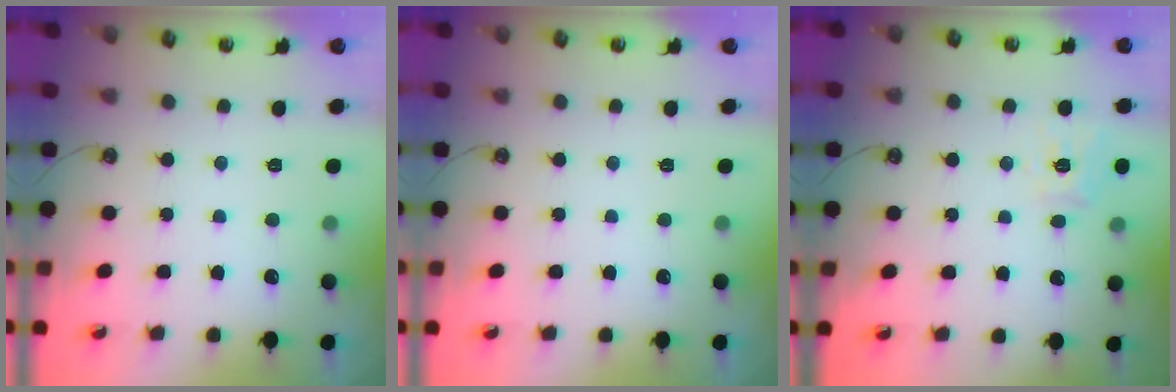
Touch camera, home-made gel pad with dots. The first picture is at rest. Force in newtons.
{"total": 0.0}
{"total": 10.2, "press": 10.1, "slide": 1.2}